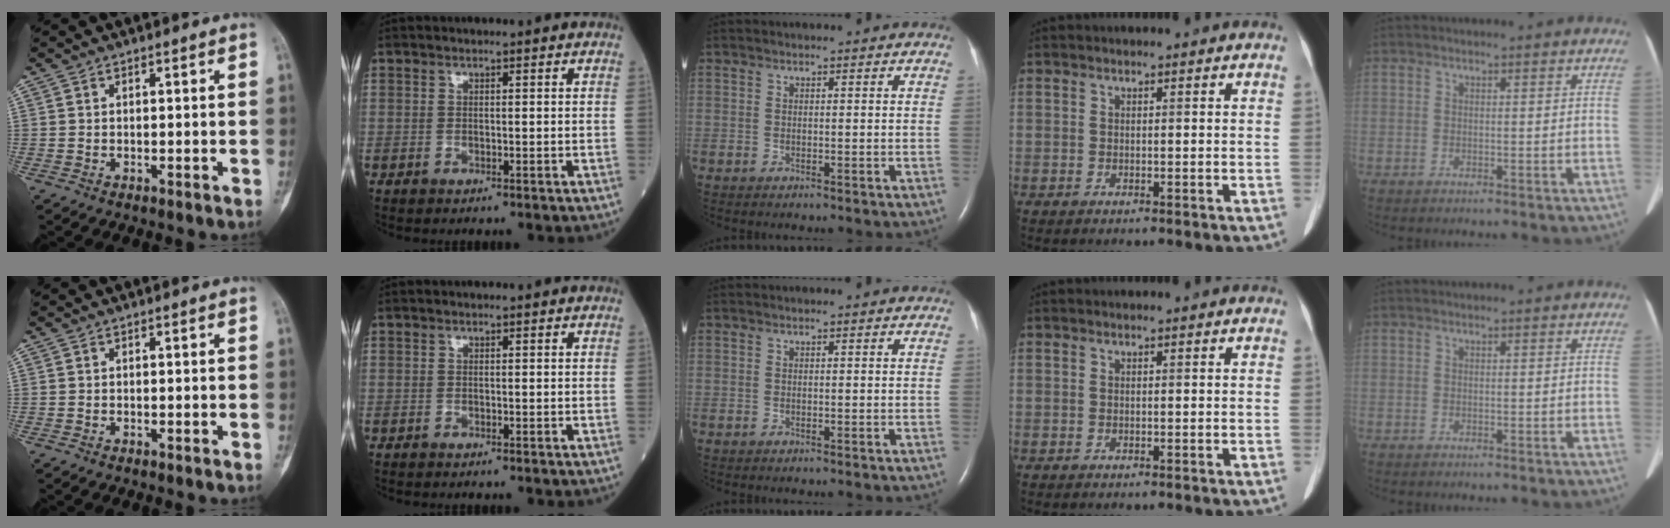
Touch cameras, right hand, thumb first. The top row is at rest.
{}